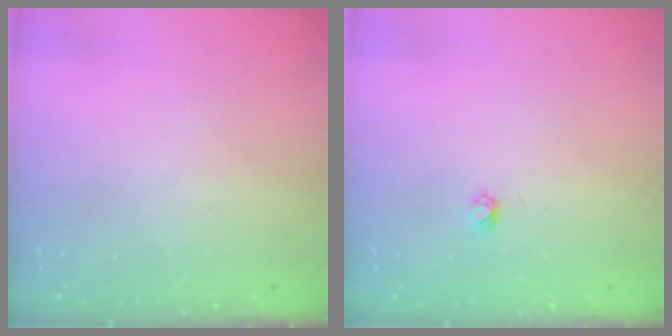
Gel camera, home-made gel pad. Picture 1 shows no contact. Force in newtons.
{"total": 2.9, "press": 2.9, "slide": 0.3}